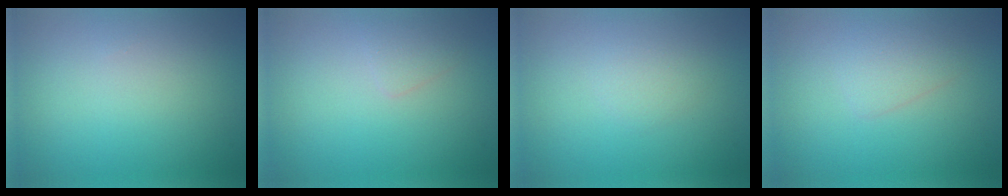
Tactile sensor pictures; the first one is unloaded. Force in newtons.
{"total": 0.9, "press": 0.9, "slide": 0.1}
{"total": 1.0, "press": 1.0, "slide": 0.1}
{"total": 1.5, "press": 1.5, "slide": 0.1}